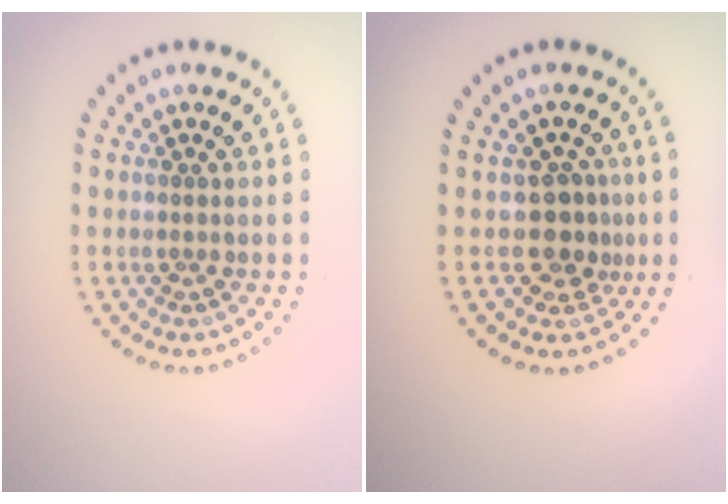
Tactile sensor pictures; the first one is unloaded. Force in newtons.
{"total": 2.6, "press": 2.3, "slide": 1.3}